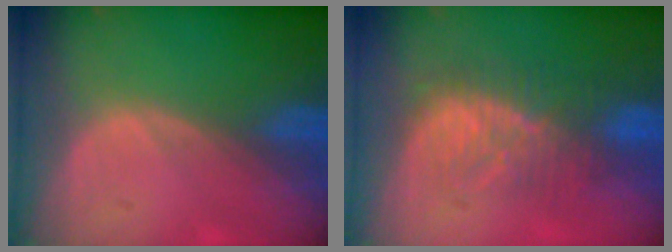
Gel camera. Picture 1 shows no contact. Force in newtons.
{"total": 7.9, "press": 7.8, "slide": 1.6}